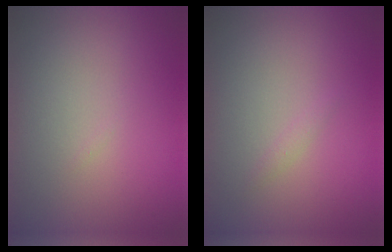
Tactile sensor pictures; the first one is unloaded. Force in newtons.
{"total": 0.5, "press": 0.5, "slide": 0.0}